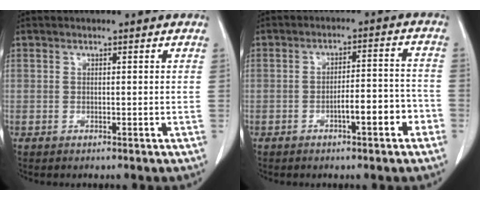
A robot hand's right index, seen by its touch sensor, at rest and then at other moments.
{"total": 6.3, "force": [-3.0, 1.2, 5.4], "torque": [-0.077, 0.019, -0.041]}